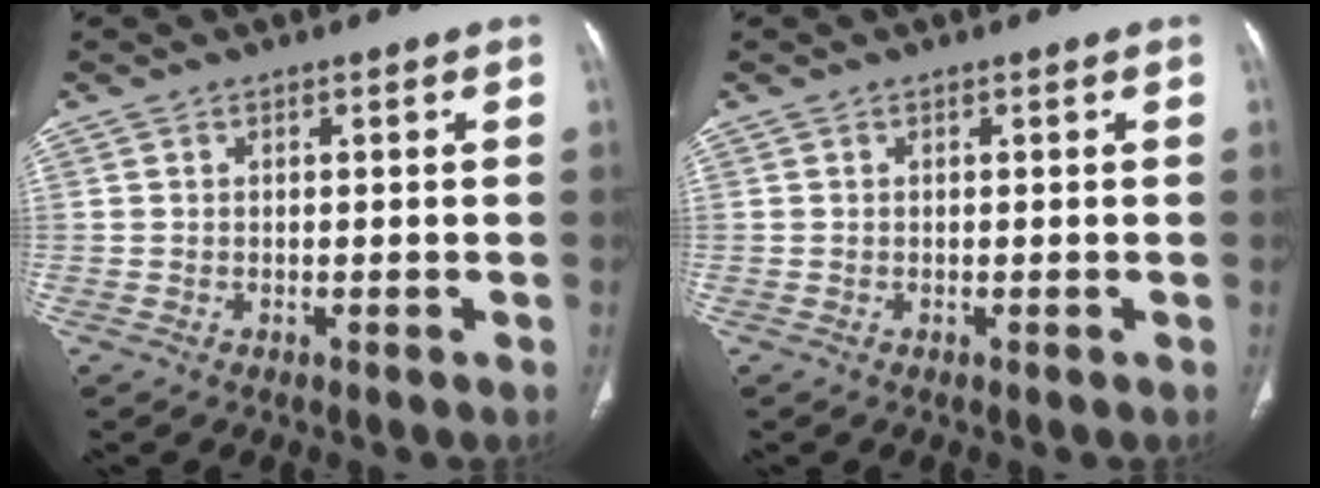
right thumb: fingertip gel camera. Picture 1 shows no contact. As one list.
[{"total": 0.0}]